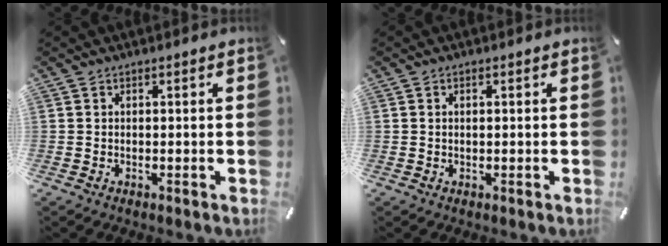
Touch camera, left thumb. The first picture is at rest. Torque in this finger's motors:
{"motor_torque": [-0.02, -0.31, -0.05, 0.08, -0.06]}